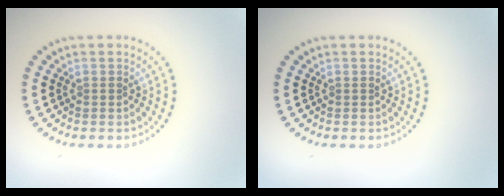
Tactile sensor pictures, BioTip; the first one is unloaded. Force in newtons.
{"total": 0.0}